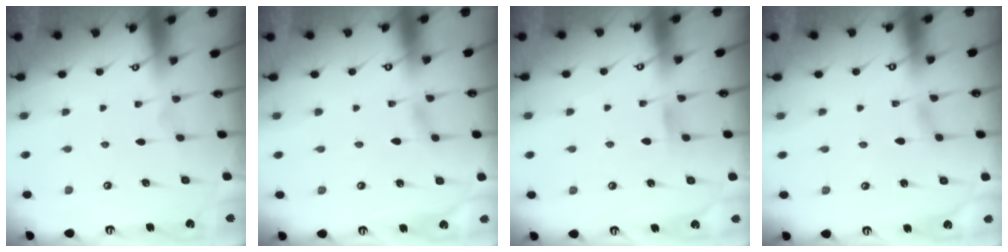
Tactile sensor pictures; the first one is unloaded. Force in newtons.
{"total": 1.4, "press": 1.4, "slide": 0.2}
{"total": 4.2, "press": 4.2, "slide": 0.3}
{"total": 2.1, "press": 2.1, "slide": 0.2}